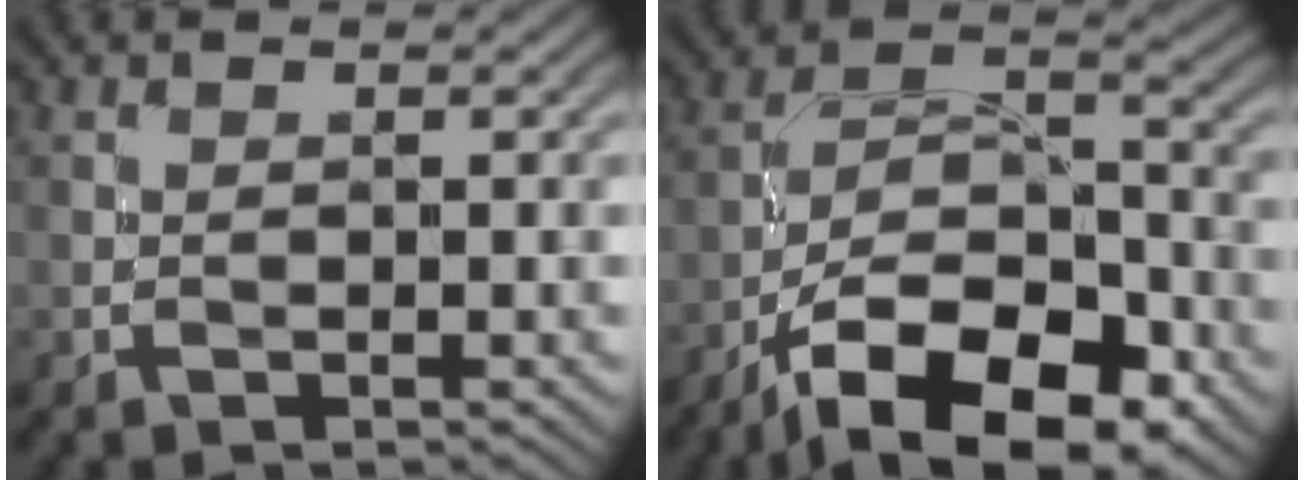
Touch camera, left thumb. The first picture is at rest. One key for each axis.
{"total": 15.9, "fx": -9.8, "fy": 7.1, "fz": 10.4, "tx": -0.184, "ty": -0.012, "tz": -0.169}